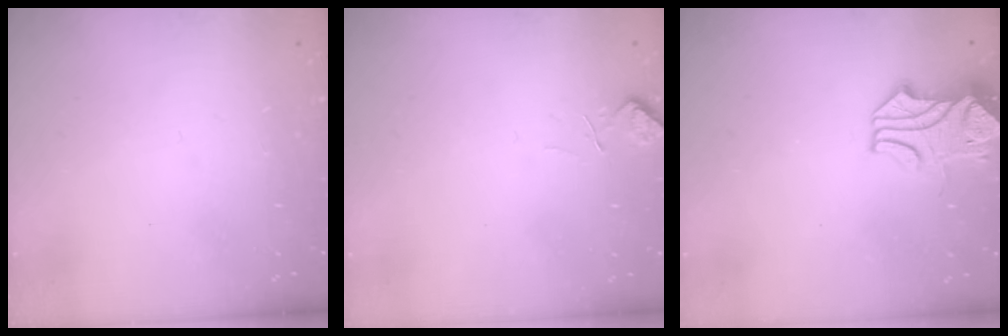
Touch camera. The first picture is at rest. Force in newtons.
{"total": 1.5, "press": 1.3, "slide": 0.8}
{"total": 2.0, "press": 1.9, "slide": 0.6}